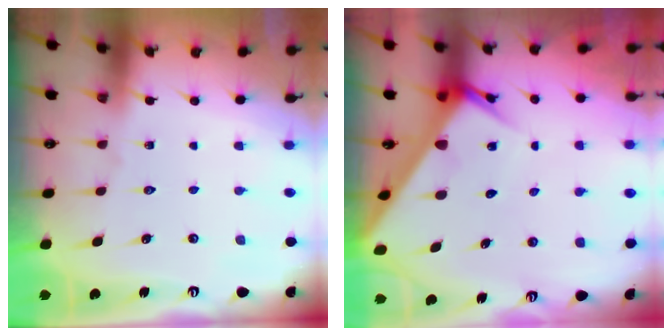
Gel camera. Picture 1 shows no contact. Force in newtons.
{"total": 5.6, "press": 5.6, "slide": 0.4}